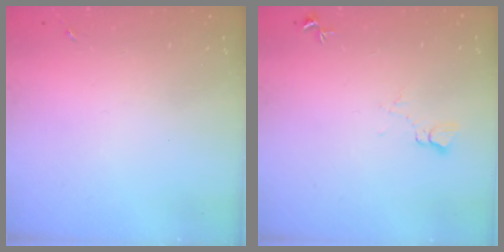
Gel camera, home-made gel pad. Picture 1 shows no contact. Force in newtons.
{"total": 5.6, "press": 5.5, "slide": 0.6}